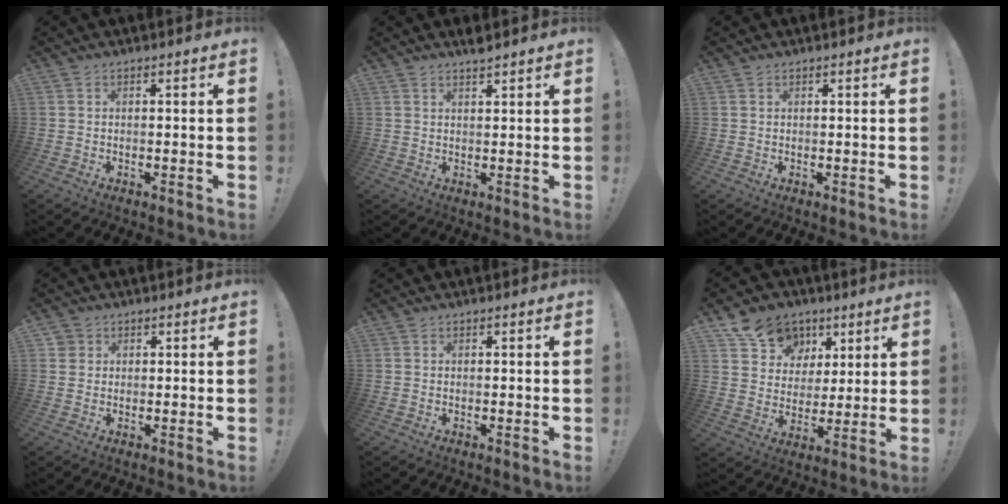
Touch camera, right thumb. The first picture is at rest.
{"total": 2.5, "force": [2.2, 0.0, 1.1], "torque": [-0.012, -0.017, 0.037]}
{"total": 0.0}
{"total": 2.0, "force": [0.9, 1.8, 0.3], "torque": [-0.006, -0.001, 0.016]}
{"total": 0.0}
{"total": 13.8, "force": [7.4, 10.9, 4.0], "torque": [-0.056, -0.039, 0.149]}